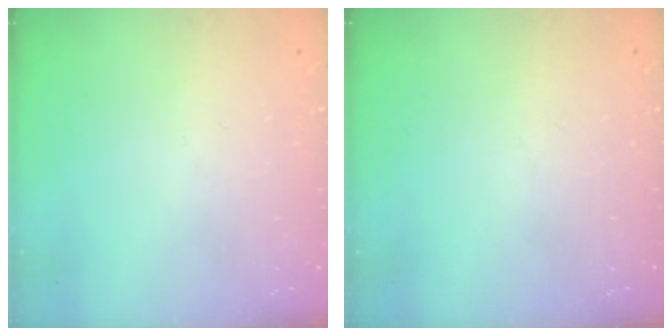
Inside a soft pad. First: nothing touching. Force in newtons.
{"total": 0.0}